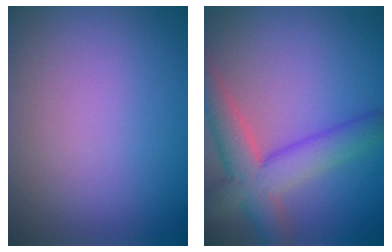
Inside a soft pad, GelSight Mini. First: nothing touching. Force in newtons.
{"total": 6.8, "press": 6.8, "slide": 0.4}